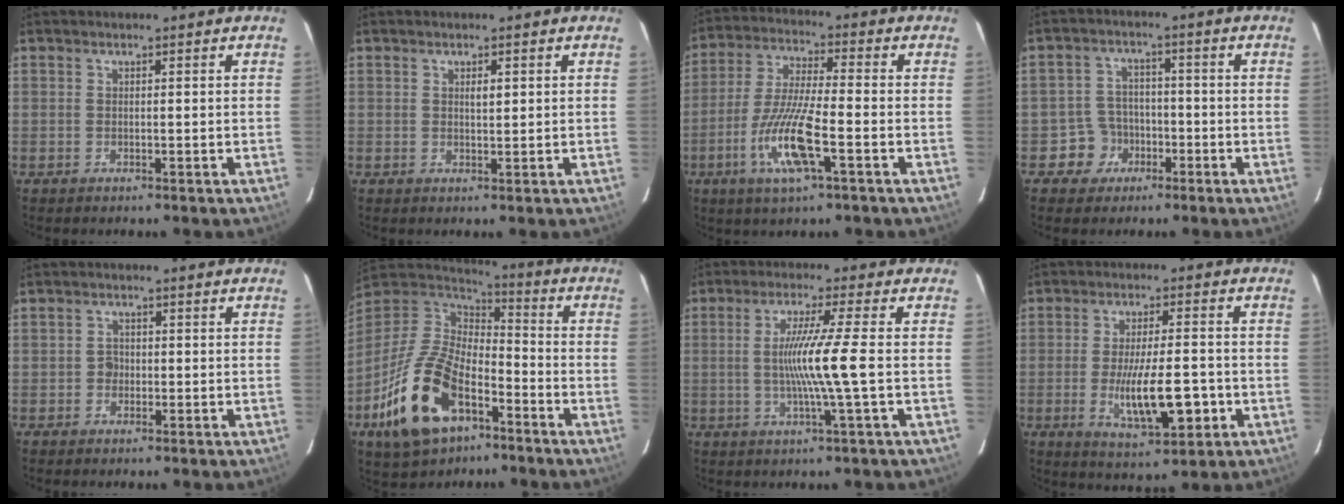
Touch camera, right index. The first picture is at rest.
{"total": 1.3, "force": [0.5, 0.4, 1.1], "torque": [-0.018, 0.000, 0.008]}
{"total": 11.6, "force": [-4.4, 1.2, 10.7], "torque": [-0.217, -0.014, -0.083]}
{"total": 5.2, "force": [-2.2, 4.7, 0.4], "torque": [-0.004, 0.016, -0.032]}
{"total": 1.6, "force": [-0.4, 1.3, 0.8], "torque": [-0.011, 0.005, -0.007]}
{"total": 17.5, "force": [-8.7, 8.3, 12.8], "torque": [-0.270, -0.002, -0.157]}
{"total": 8.1, "force": [-0.5, -1.8, 7.9], "torque": [-0.154, -0.009, -0.008]}
{"total": 10.7, "force": [-2.6, 2.6, 10.1], "torque": [-0.176, -0.011, -0.033]}